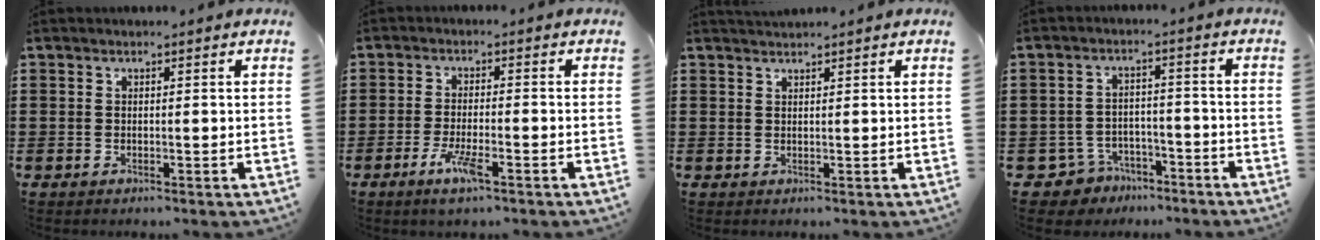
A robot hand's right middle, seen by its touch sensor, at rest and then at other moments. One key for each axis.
{"total": 4.7, "fx": -2.6, "fy": 0.7, "fz": 3.9, "tx": -0.081, "ty": -0.010, "tz": -0.047}
{"total": 1.2, "fx": 1.2, "fy": 0.1, "fz": 0.0, "tx": -0.002, "ty": 0.001, "tz": 0.022}
{"total": 4.5, "fx": -4.0, "fy": 1.9, "fz": 0.6, "tx": -0.033, "ty": 0.005, "tz": -0.086}